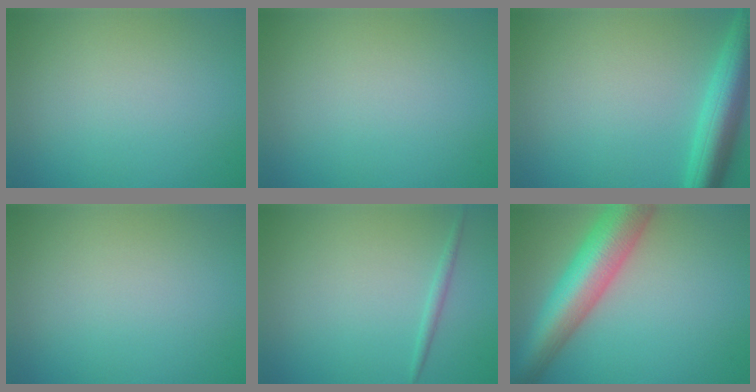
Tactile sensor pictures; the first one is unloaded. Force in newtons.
{"total": 0.0}
{"total": 5.6, "press": 5.6, "slide": 0.3}
{"total": 0.0}
{"total": 0.9, "press": 0.9, "slide": 0.0}
{"total": 9.0, "press": 9.0, "slide": 0.3}